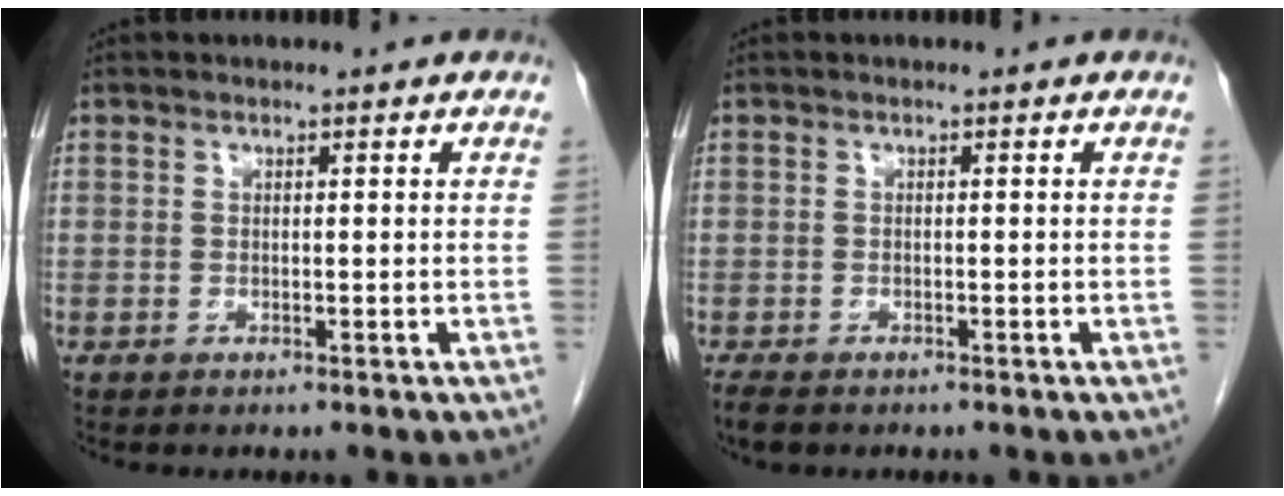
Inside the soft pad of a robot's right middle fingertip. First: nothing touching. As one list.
[{"total": 3.2, "force": [-2.5, 1.2, 1.5], "torque": [-0.032, -0.008, -0.037]}]